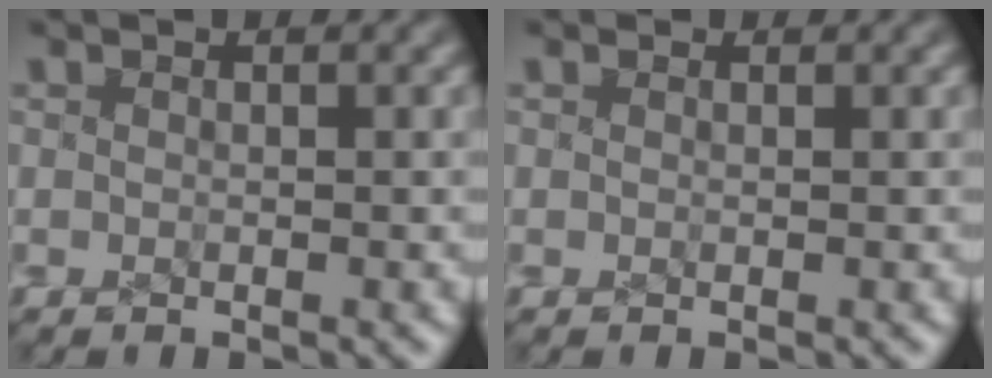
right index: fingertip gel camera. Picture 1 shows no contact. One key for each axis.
{"total": 0.0}